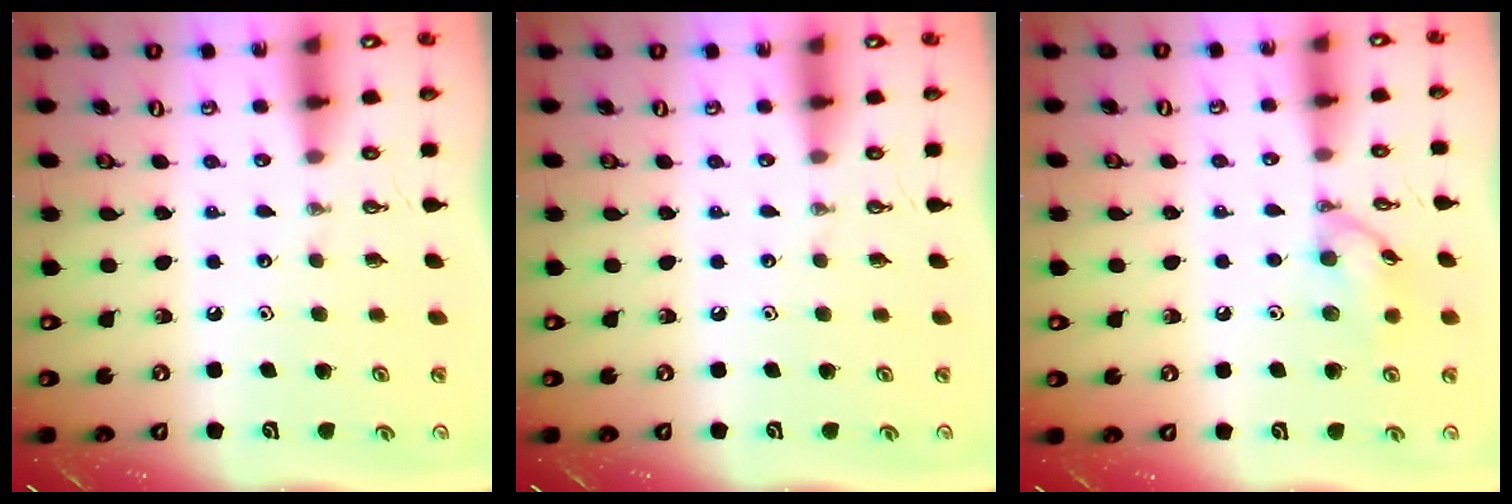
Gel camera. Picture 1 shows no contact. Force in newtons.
{"total": 0.0}
{"total": 9.9, "press": 9.9, "slide": 0.4}